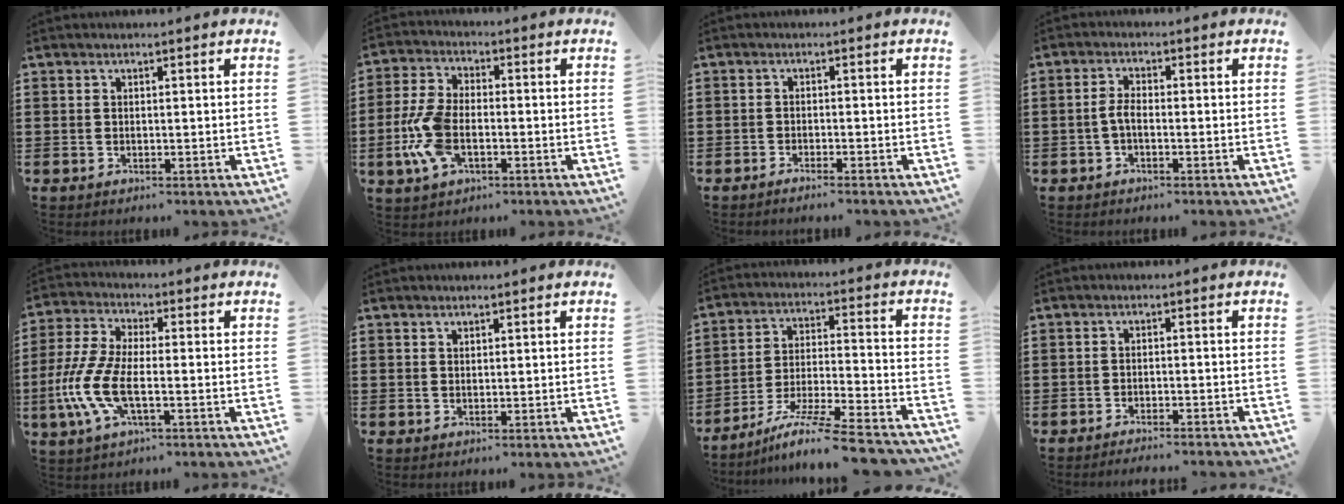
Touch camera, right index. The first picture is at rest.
{"total": 8.5, "force": [-2.3, 4.3, 6.9], "torque": [-0.166, -0.007, -0.046]}
{"total": 1.3, "force": [-1.3, -0.1, 0.3], "torque": [-0.006, 0.002, -0.026]}
{"total": 2.5, "force": [-0.9, 0.9, 2.2], "torque": [-0.055, -0.003, -0.021]}
{"total": 8.7, "force": [-2.7, 3.6, 7.4], "torque": [-0.189, -0.017, -0.057]}
{"total": 0.7, "force": [0.5, 0.4, 0.1], "torque": [-0.003, 0.001, 0.011]}
{"total": 10.8, "force": [-8.8, 0.3, 6.3], "torque": [-0.114, 0.005, -0.172]}
{"total": 2.0, "force": [-2.0, -0.3, 0.3], "torque": [-0.007, 0.002, -0.041]}